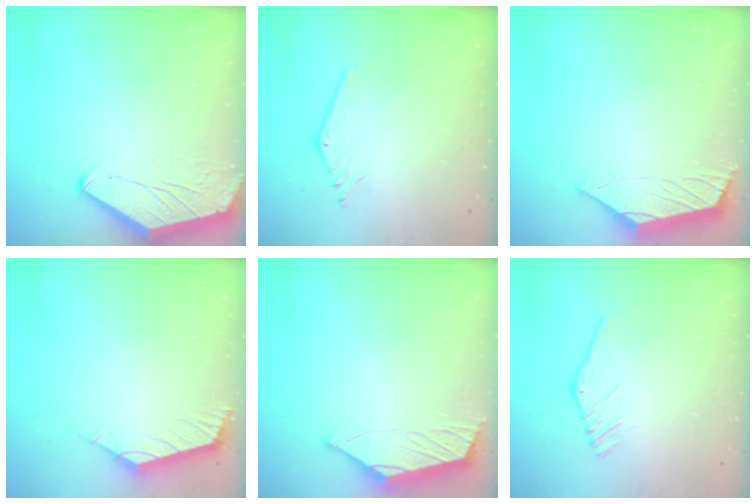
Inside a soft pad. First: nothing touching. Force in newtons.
{"total": 1.6, "press": 1.6, "slide": 0.0}
{"total": 2.0, "press": 1.9, "slide": 0.7}
{"total": 3.0, "press": 2.9, "slide": 0.8}
{"total": 2.4, "press": 2.4, "slide": 0.5}
{"total": 2.0, "press": 2.0, "slide": 0.2}